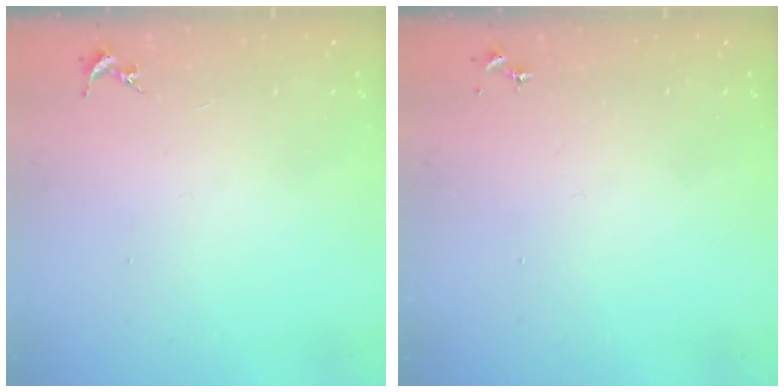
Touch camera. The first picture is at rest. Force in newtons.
{"total": 0.0}